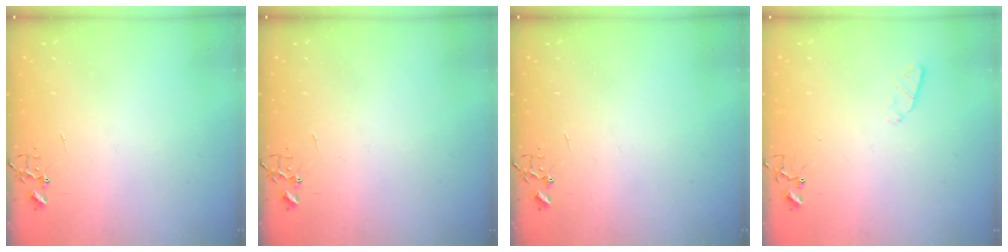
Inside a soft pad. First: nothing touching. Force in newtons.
{"total": 0.0}
{"total": 0.0}
{"total": 3.2, "press": 3.1, "slide": 0.5}